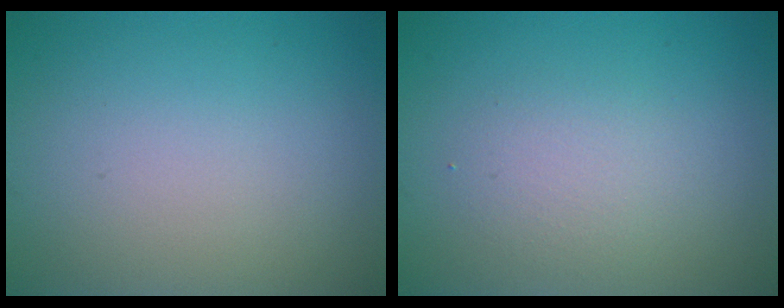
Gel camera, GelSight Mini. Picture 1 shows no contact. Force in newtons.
{"total": 2.1, "press": 2.1, "slide": 0.1}